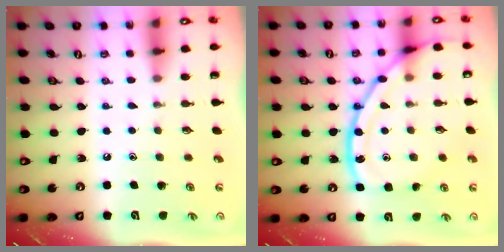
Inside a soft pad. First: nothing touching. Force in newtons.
{"total": 17.7, "press": 17.7, "slide": 1.1}